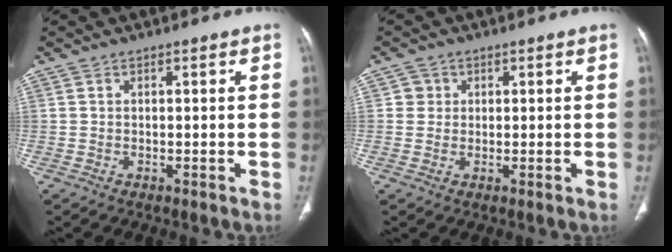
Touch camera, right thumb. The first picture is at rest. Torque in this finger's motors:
{"motor_torque": [-0.19, -0.33, 0.54, -0.35, 0.03]}